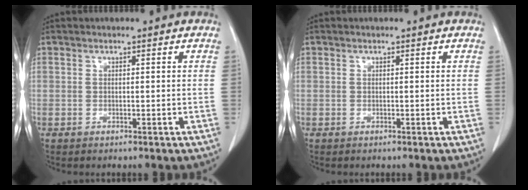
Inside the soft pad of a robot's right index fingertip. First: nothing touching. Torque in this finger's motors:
{"motor_torque": [0.00, 0.00, 0.00, 0.00]}